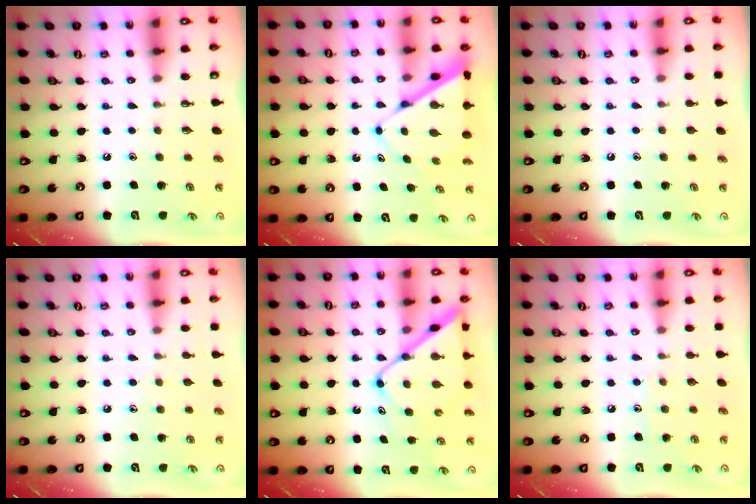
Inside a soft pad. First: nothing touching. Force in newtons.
{"total": 7.6, "press": 7.6, "slide": 0.4}
{"total": 0.5, "press": 0.5, "slide": 0.1}
{"total": 4.3, "press": 4.3, "slide": 0.4}
{"total": 12.7, "press": 12.7, "slide": 1.2}
{"total": 5.6, "press": 5.6, "slide": 0.6}